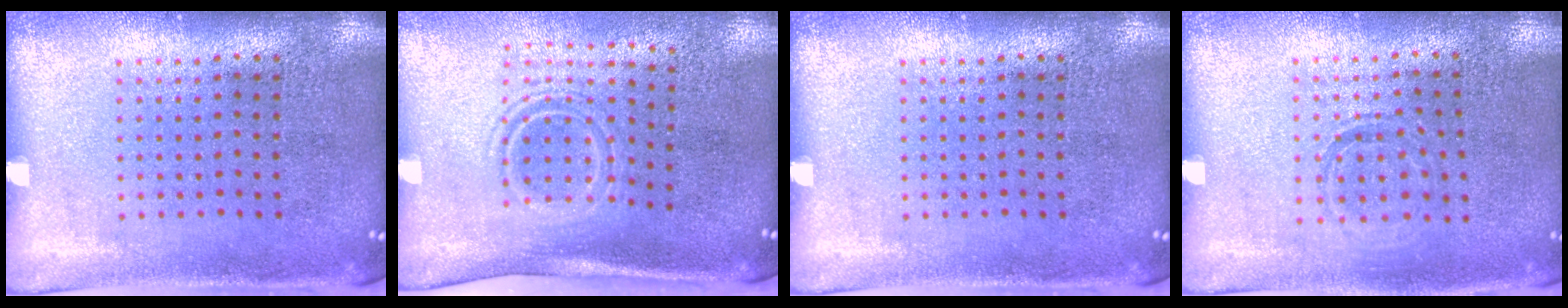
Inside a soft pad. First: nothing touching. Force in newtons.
{"total": 1.6, "press": 1.0, "slide": 1.2}
{"total": 0.0}
{"total": 0.9, "press": 0.9, "slide": 0.2}